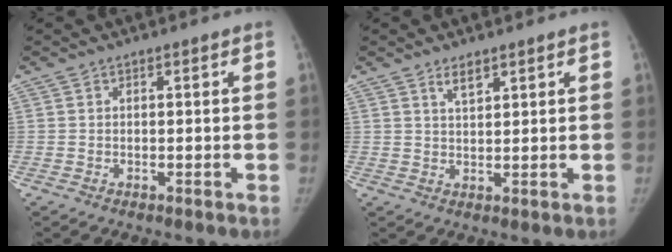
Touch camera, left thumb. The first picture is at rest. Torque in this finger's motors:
{"motor_torque": [-0.16, -0.01, 0.47, -0.30, 0.00]}